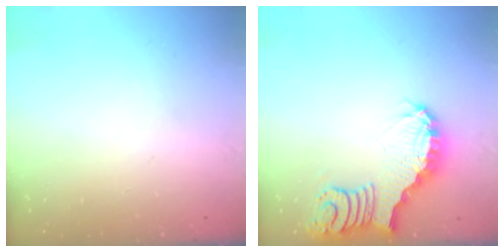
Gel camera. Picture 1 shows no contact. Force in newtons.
{"total": 3.8, "press": 3.7, "slide": 0.5}